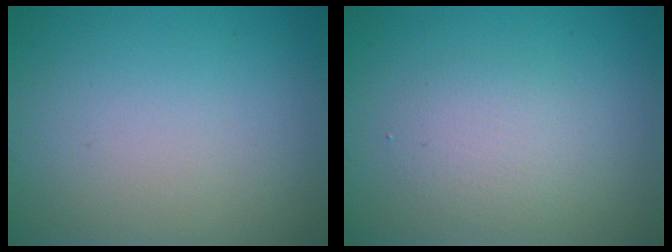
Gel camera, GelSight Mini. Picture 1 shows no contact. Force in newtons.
{"total": 2.4, "press": 2.4, "slide": 0.2}